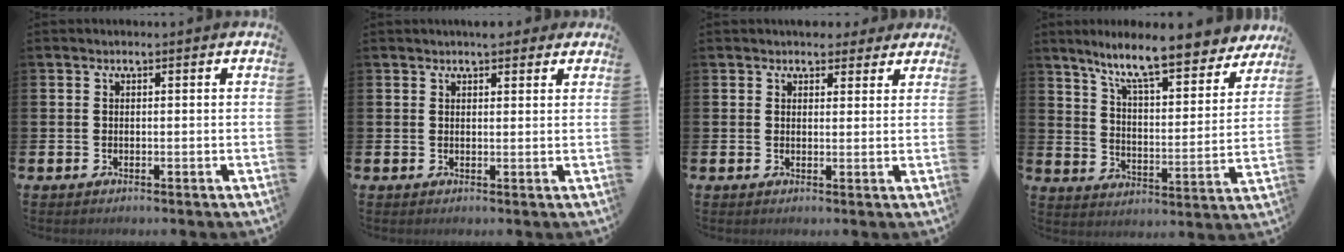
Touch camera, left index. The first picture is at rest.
{"total": 2.4, "force": [2.2, 0.7, 0.3], "torque": [0.001, -0.006, 0.039]}
{"total": 3.5, "force": [3.1, 1.5, 0.1], "torque": [0.009, -0.012, 0.054]}
{"total": 10.4, "force": [9.1, 1.3, 4.9], "torque": [-0.114, -0.057, 0.153]}